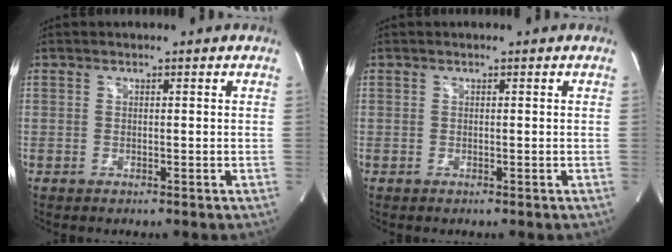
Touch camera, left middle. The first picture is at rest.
{"total": 0.0}